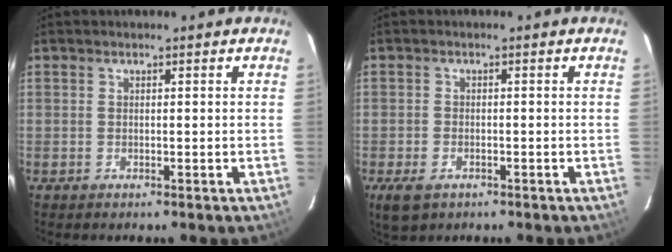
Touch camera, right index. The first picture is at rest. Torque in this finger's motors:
{"motor_torque": [0.06, 0.00, -0.26, -0.06]}